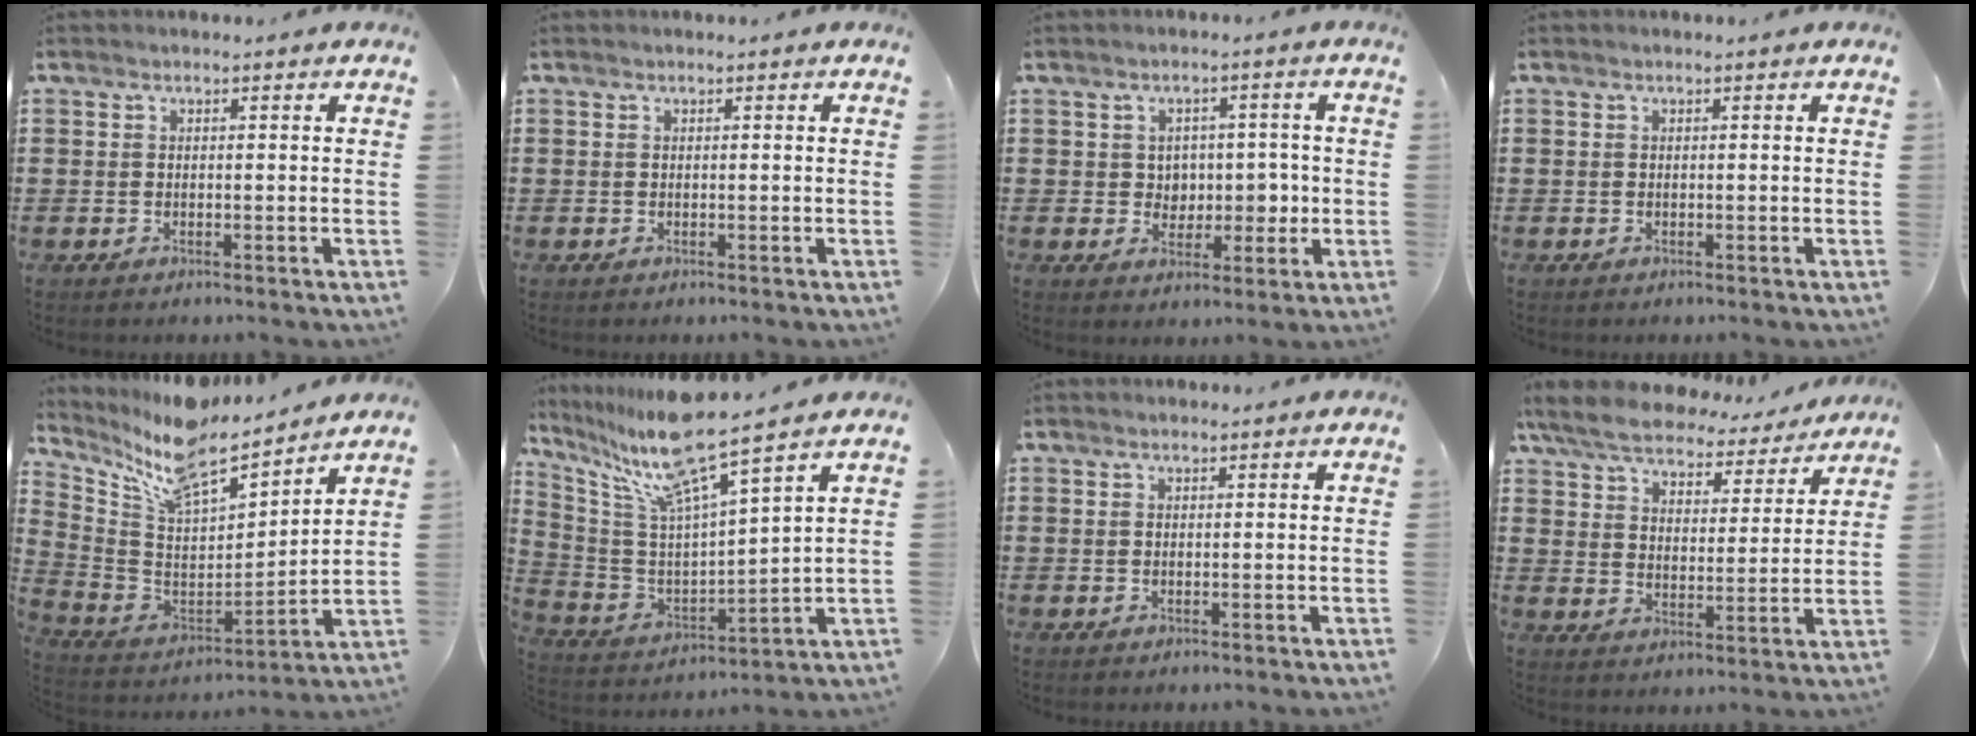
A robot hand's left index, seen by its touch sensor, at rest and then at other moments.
{"total": 0.0}
{"total": 4.3, "force": [0.4, 3.8, 1.9], "torque": [-0.030, -0.002, -0.002]}
{"total": 0.0}
{"total": 9.7, "force": [8.2, 2.4, 4.6], "torque": [-0.127, -0.053, 0.141]}
{"total": 11.3, "force": [8.9, 0.4, 7.1], "torque": [-0.177, -0.057, 0.144]}
{"total": 0.7, "force": [0.7, 0.1, 0.3], "torque": [-0.007, 0.000, 0.013]}
{"total": 6.7, "force": [6.3, 1.3, 2.0], "torque": [-0.068, -0.035, 0.108]}